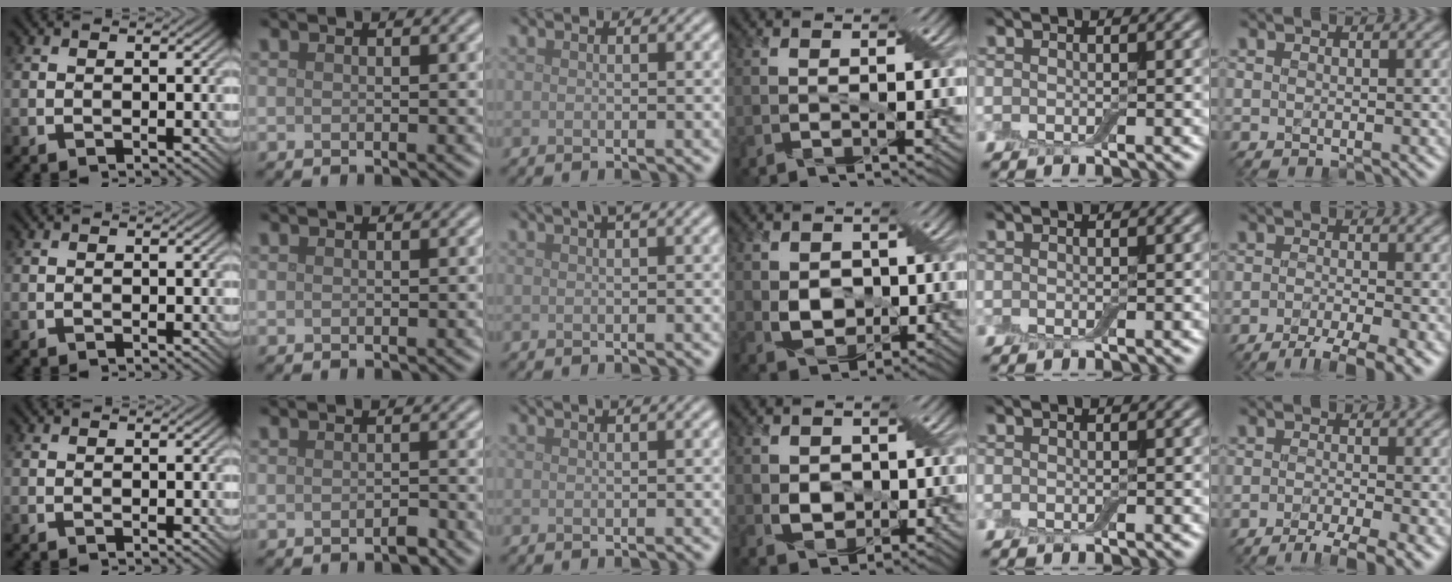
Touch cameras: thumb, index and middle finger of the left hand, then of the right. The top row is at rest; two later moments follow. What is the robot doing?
{"motion": "cut", "object": "cling film"}